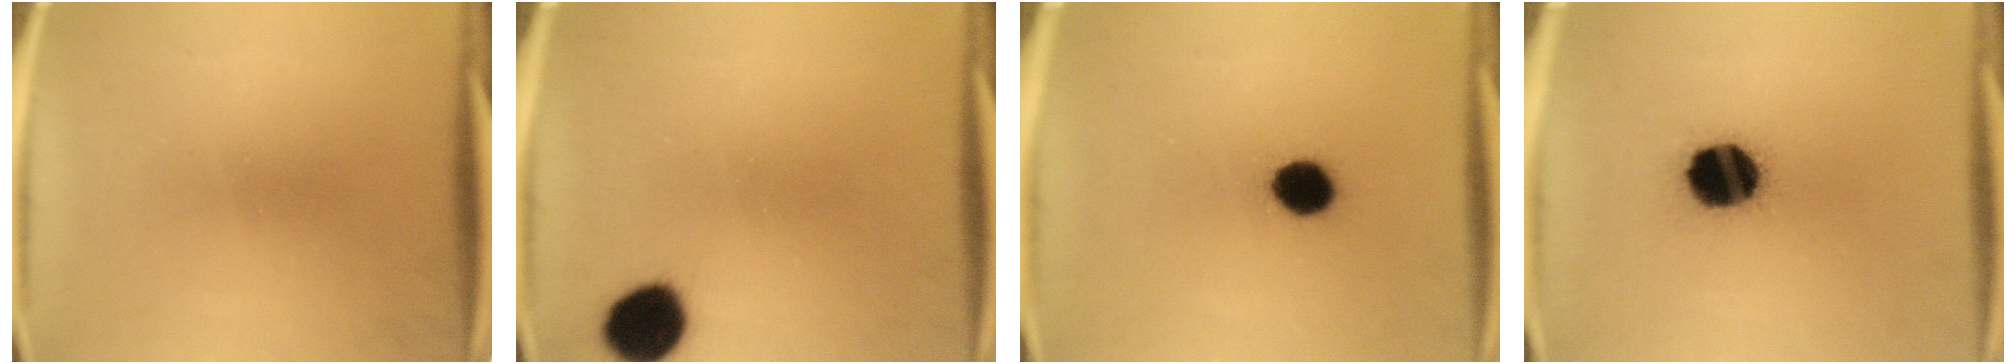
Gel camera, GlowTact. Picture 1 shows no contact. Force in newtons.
{"total": 9.6}
{"total": 8.0}
{"total": 15.3}